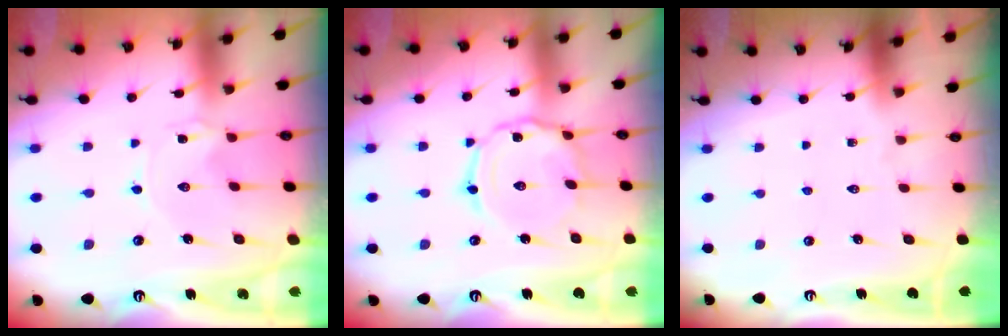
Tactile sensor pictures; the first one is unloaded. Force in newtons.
{"total": 8.3, "press": 8.2, "slide": 0.4}
{"total": 0.0}